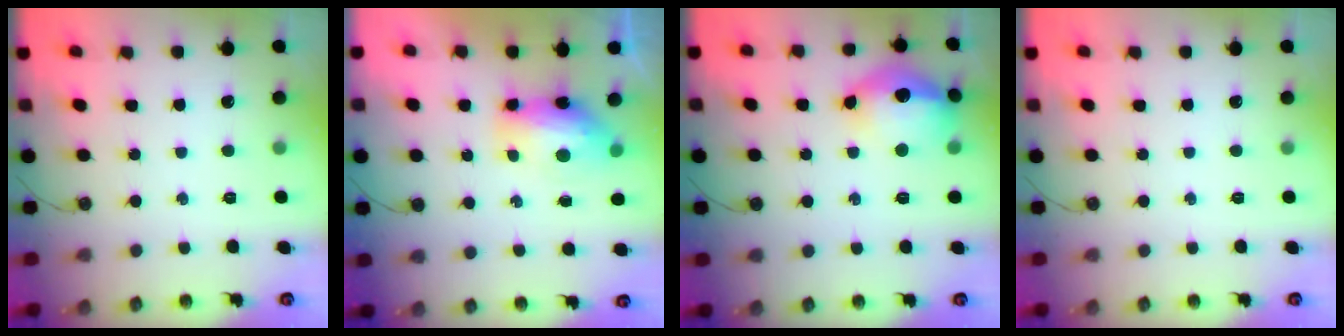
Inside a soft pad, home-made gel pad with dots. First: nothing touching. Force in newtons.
{"total": 8.8, "press": 8.8, "slide": 1.0}
{"total": 16.0, "press": 15.9, "slide": 1.7}
{"total": 0.0}